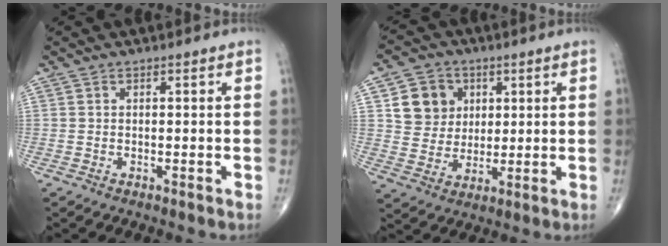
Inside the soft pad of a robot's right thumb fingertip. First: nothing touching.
{"total": 9.6, "force": [3.0, 8.5, 3.3], "torque": [-0.022, -0.007, 0.056]}